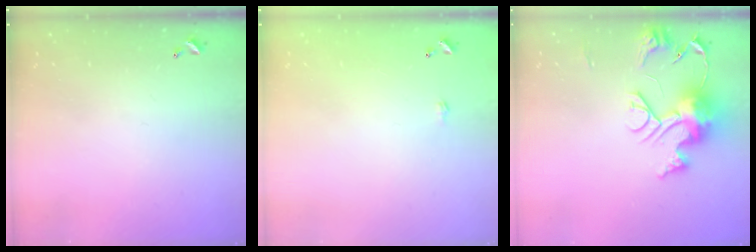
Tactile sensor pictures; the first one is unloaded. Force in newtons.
{"total": 0.6, "press": 0.6, "slide": 0.2}
{"total": 13.9, "press": 13.8, "slide": 1.5}